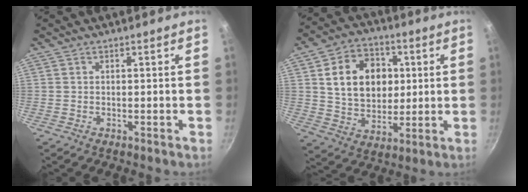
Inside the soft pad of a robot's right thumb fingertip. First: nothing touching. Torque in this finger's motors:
{"motor_torque": [-0.58, 1.14, 0.41, 0.55, 0.29]}